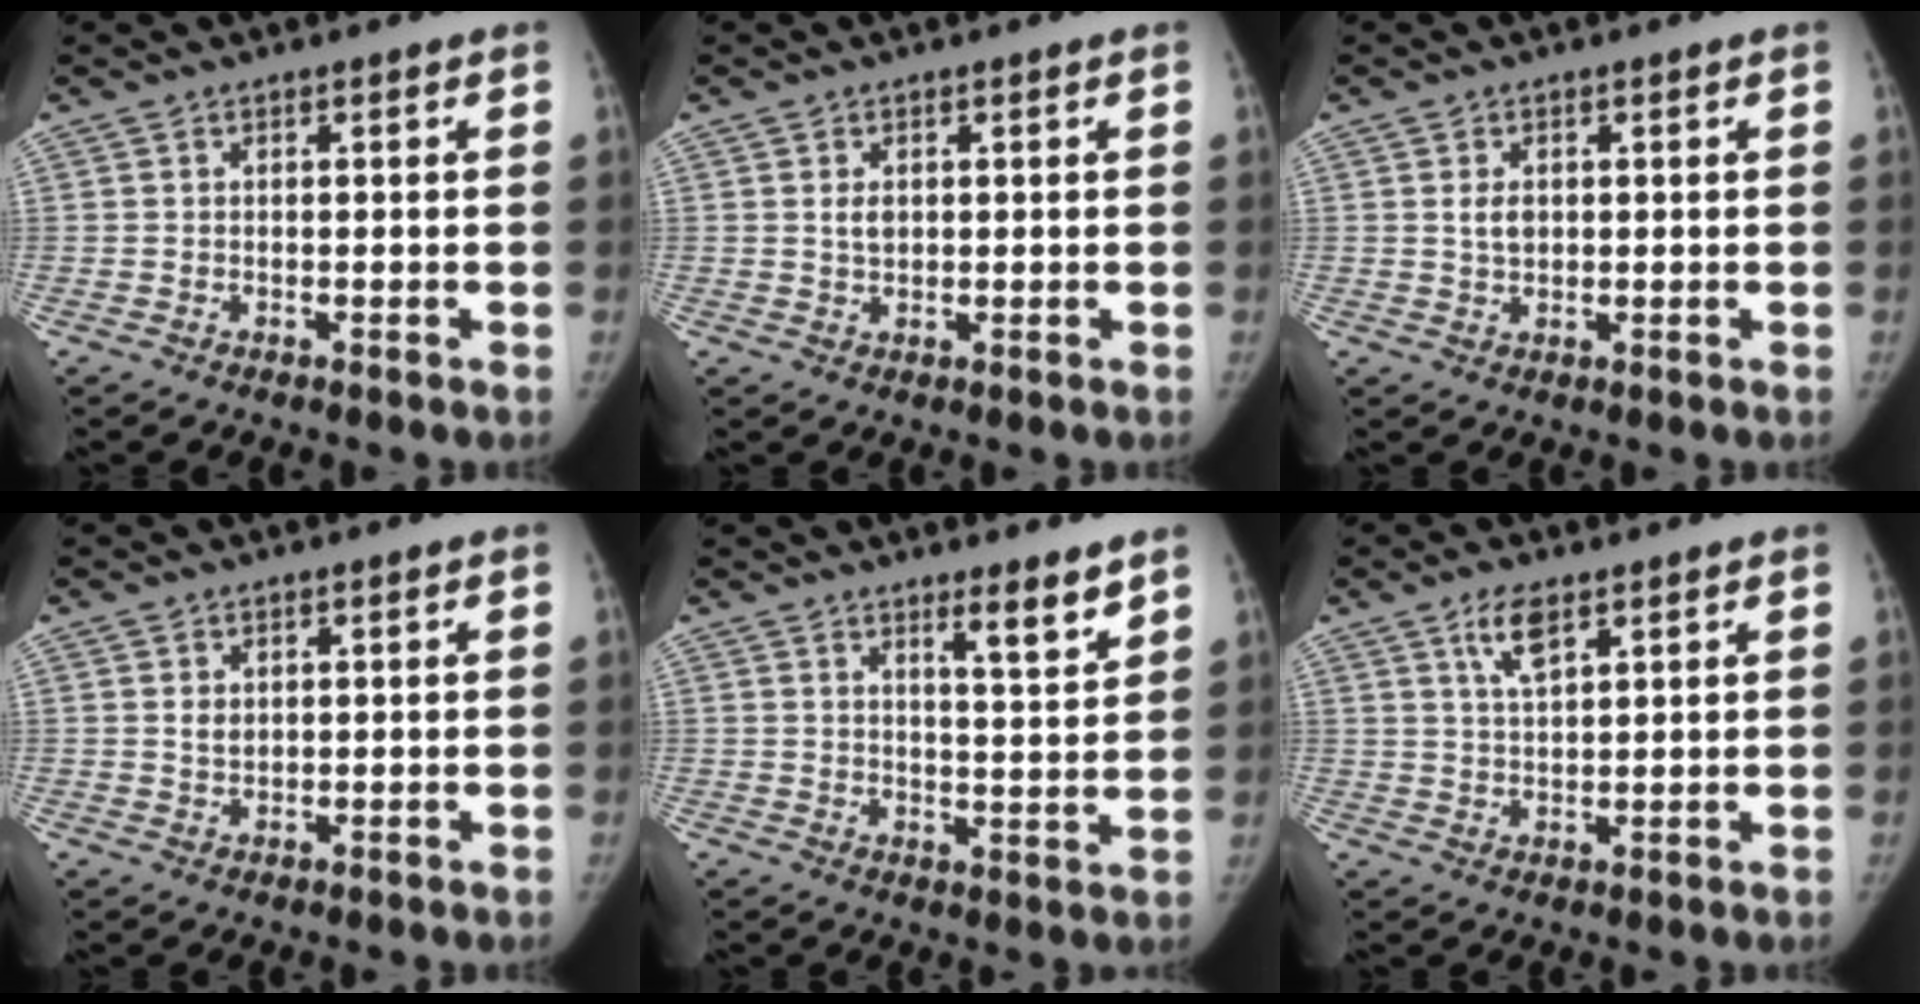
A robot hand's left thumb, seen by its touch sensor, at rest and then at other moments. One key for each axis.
{"total": 2.0, "fx": 0.5, "fy": 1.4, "fz": 1.4, "tx": -0.019, "ty": -0.003, "tz": 0.011}
{"total": 2.6, "fx": 0.5, "fy": 1.8, "fz": 1.8, "tx": -0.023, "ty": -0.003, "tz": 0.012}
{"total": 1.8, "fx": 0.6, "fy": 1.3, "fz": 1.1, "tx": -0.012, "ty": -0.005, "tz": 0.015}
{"total": 5.9, "fx": 4.3, "fy": 0.7, "fz": 3.9, "tx": -0.052, "ty": -0.039, "tz": 0.064}
{"total": 5.2, "fx": 3.1, "fy": 2.0, "fz": 3.7, "tx": -0.065, "ty": -0.013, "tz": 0.060}